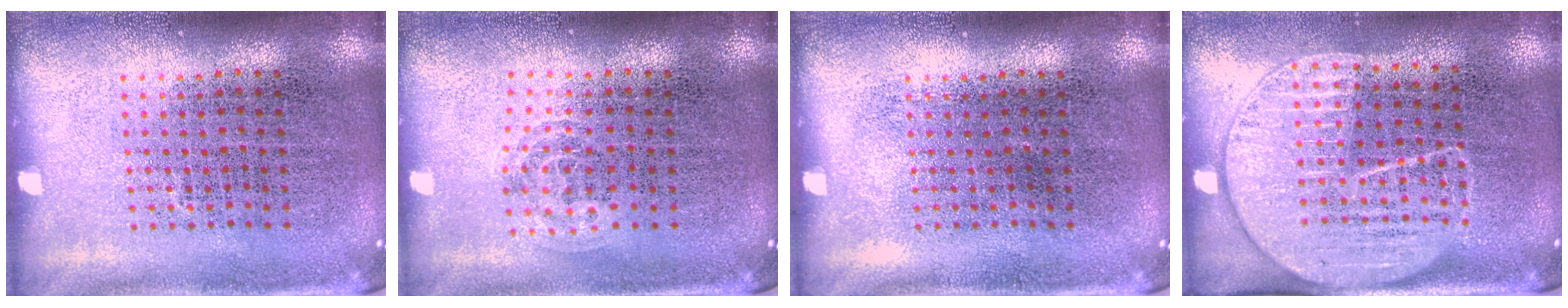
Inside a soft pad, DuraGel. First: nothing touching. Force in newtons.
{"total": 1.0, "press": 0.6, "slide": 0.8}
{"total": 0.0}
{"total": 1.8, "press": 1.5, "slide": 0.9}